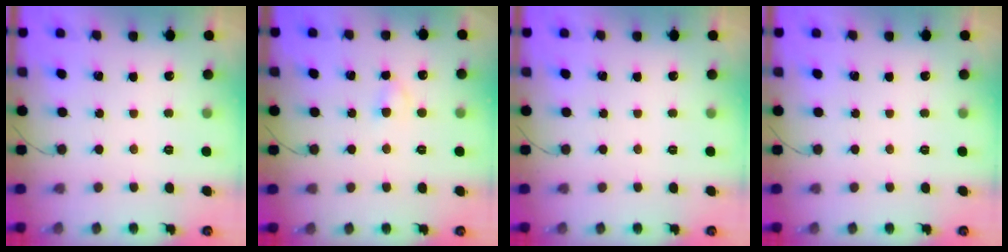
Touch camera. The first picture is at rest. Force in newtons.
{"total": 2.4, "press": 2.2, "slide": 1.0}
{"total": 0.0}
{"total": 0.0}